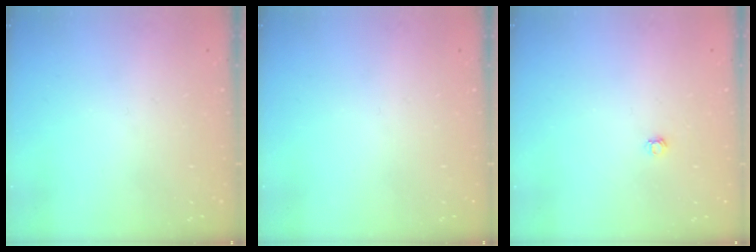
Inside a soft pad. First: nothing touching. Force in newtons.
{"total": 0.0}
{"total": 3.0, "press": 3.0, "slide": 0.4}